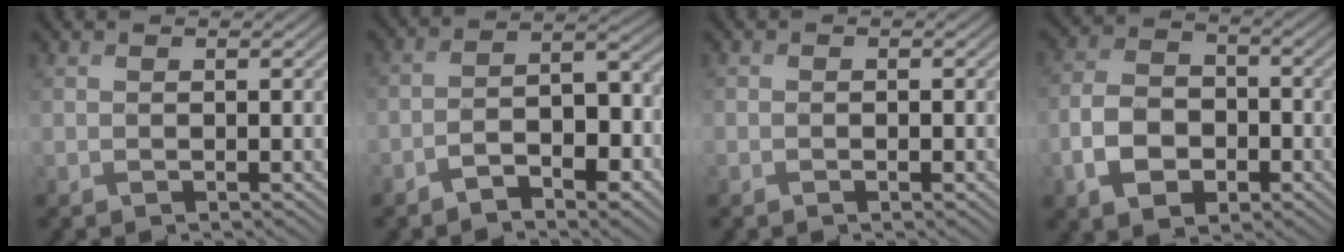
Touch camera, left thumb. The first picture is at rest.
{"total": 6.5, "force": [-4.4, 2.8, 3.9], "torque": [-0.052, 0.007, -0.084]}
{"total": 0.8, "force": [-0.5, 0.5, 0.3], "torque": [-0.002, 0.000, -0.005]}
{"total": 6.5, "force": [-3.2, 4.5, 3.5], "torque": [-0.070, -0.004, -0.066]}